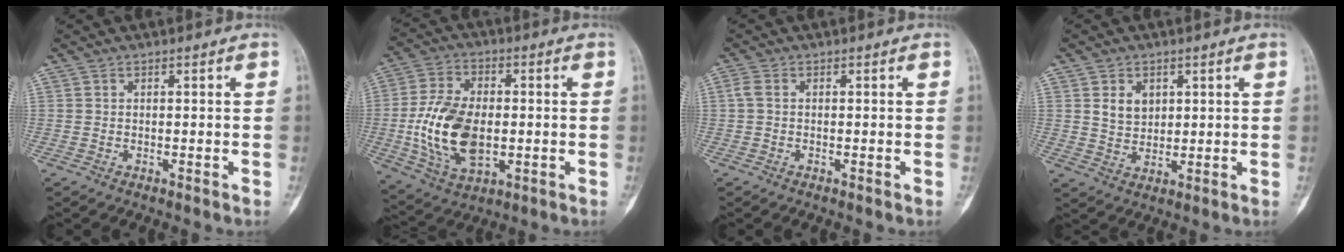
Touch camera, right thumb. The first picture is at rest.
{"total": 15.8, "force": [-1.4, 9.5, 12.6], "torque": [-0.233, 0.001, -0.018]}
{"total": 1.6, "force": [0.2, 1.0, 1.2], "torque": [-0.033, 0.003, 0.003]}
{"total": 4.8, "force": [1.7, 3.6, 2.6], "torque": [-0.025, -0.012, 0.035]}